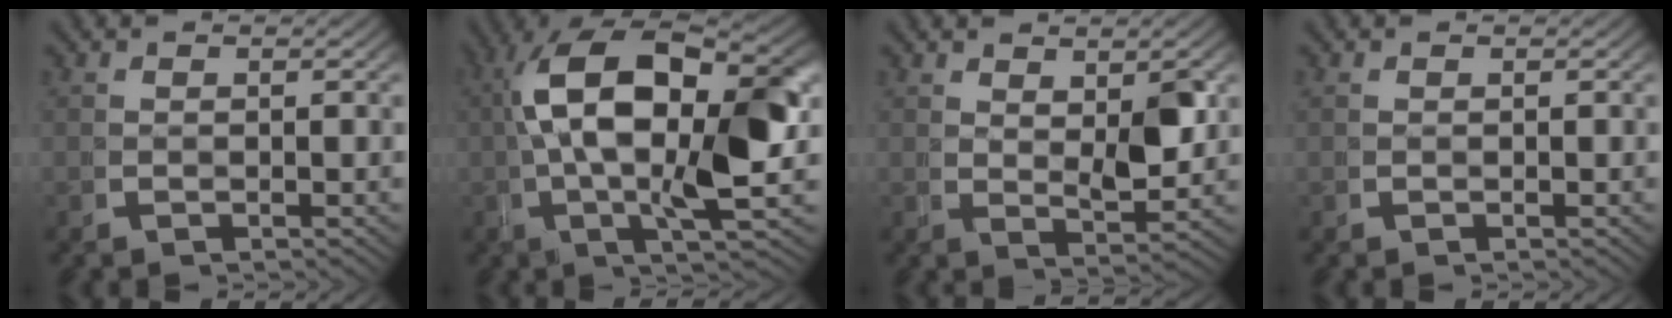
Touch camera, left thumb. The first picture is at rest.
{"total": 13.6, "force": [1.4, 6.5, 11.9], "torque": [-0.210, -0.016, 0.020]}
{"total": 2.5, "force": [1.6, 0.6, 1.9], "torque": [-0.026, -0.001, 0.032]}
{"total": 0.0}